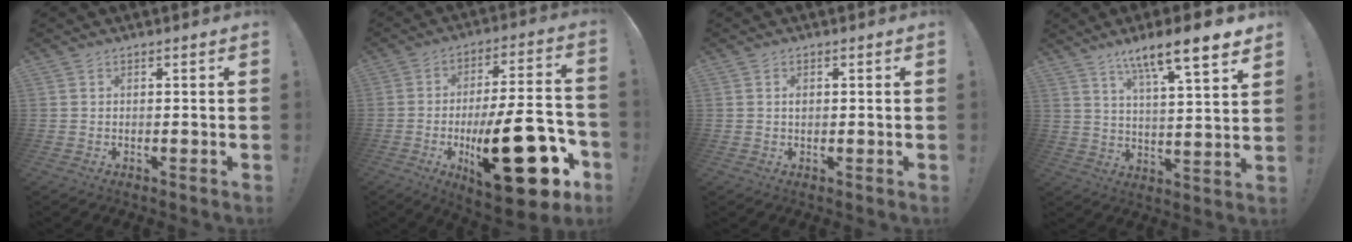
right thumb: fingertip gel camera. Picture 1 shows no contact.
{"total": 29.6, "force": [-9.2, 10.5, 26.2], "torque": [-0.393, 0.046, -0.132]}
{"total": 0.9, "force": [0.2, 0.7, 0.5], "torque": [-0.012, 0.004, 0.003]}
{"total": 12.1, "force": [8.6, 1.0, 8.4], "torque": [-0.134, -0.054, 0.137]}